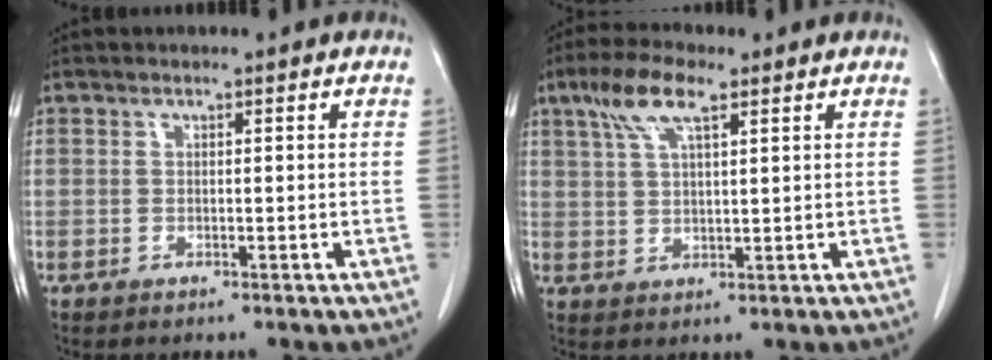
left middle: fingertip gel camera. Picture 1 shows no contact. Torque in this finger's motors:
{"motor_torque": [1.07, -0.88, 0.14, 0.05]}